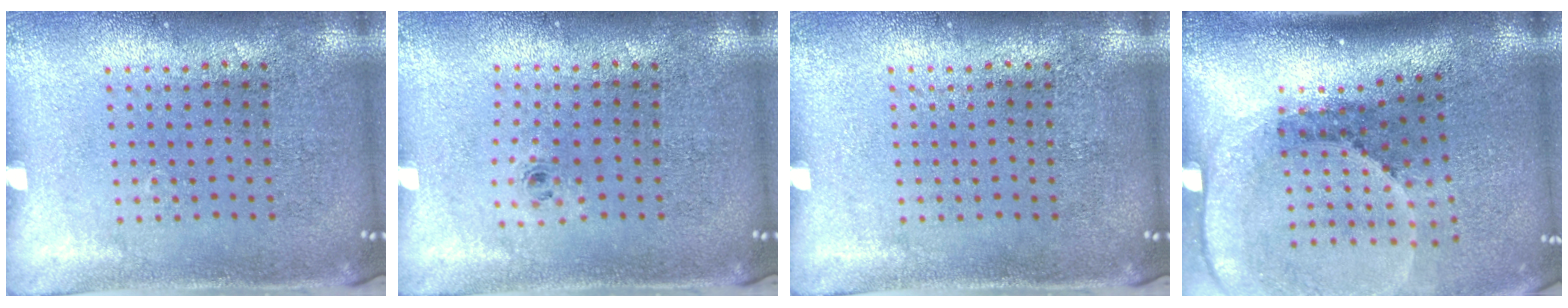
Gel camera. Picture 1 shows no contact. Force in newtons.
{"total": 0.7, "press": 0.3, "slide": 0.6}
{"total": 0.0}
{"total": 2.6, "press": 1.8, "slide": 1.9}